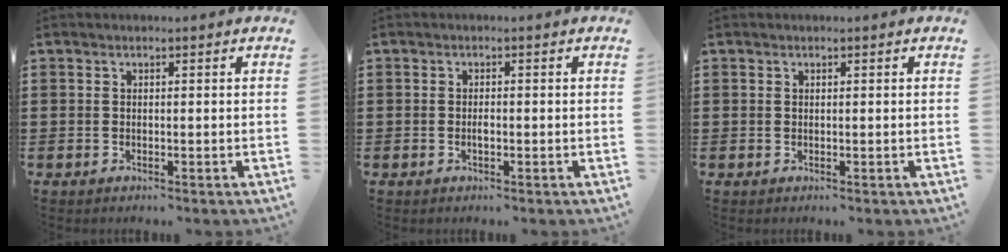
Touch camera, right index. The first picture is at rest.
{"total": 1.0, "force": [-0.2, 0.5, 0.9], "torque": [-0.019, -0.001, -0.003]}
{"total": 0.0}